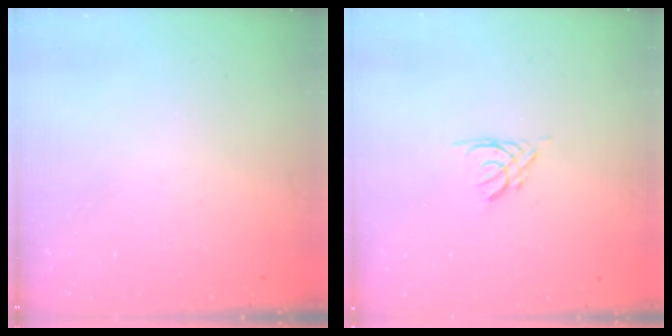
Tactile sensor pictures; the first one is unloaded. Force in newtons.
{"total": 2.1, "press": 2.0, "slide": 0.4}